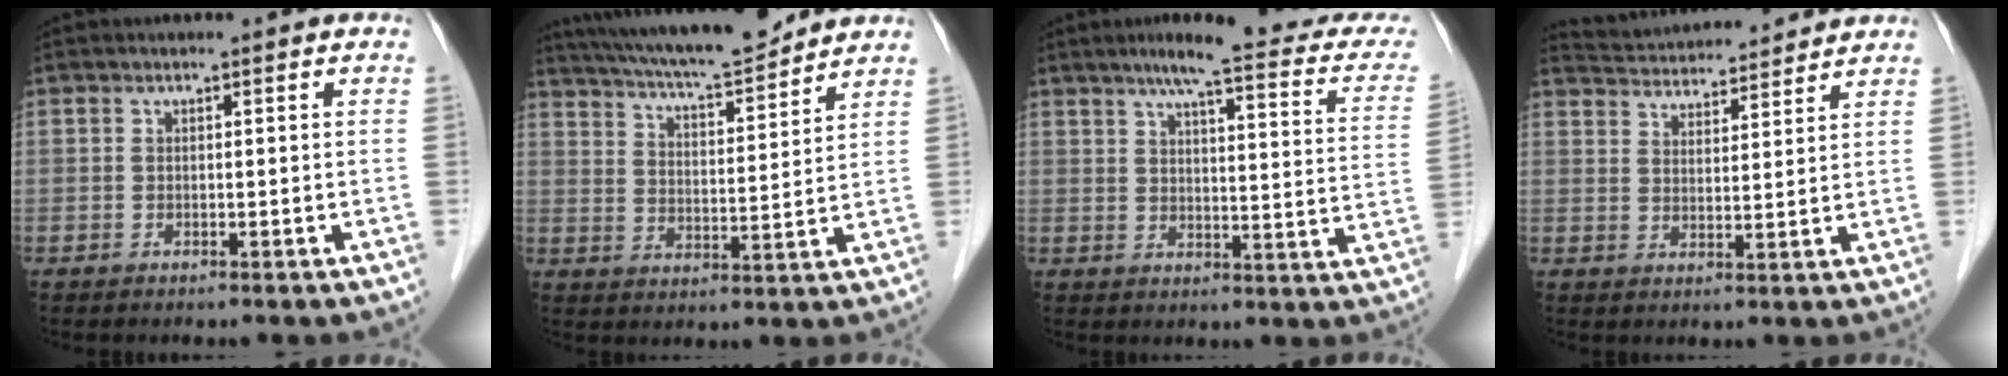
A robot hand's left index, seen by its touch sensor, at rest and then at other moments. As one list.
[{"total": 15.6, "force": [14.1, 1.9, 6.5], "torque": [-0.109, 0.008, 0.226]}, {"total": 19.9, "force": [16.9, 2.0, 10.4], "torque": [-0.115, -0.021, 0.195]}, {"total": 12.7, "force": [12.2, 2.1, 3.0], "torque": [-0.049, 0.026, 0.188]}]